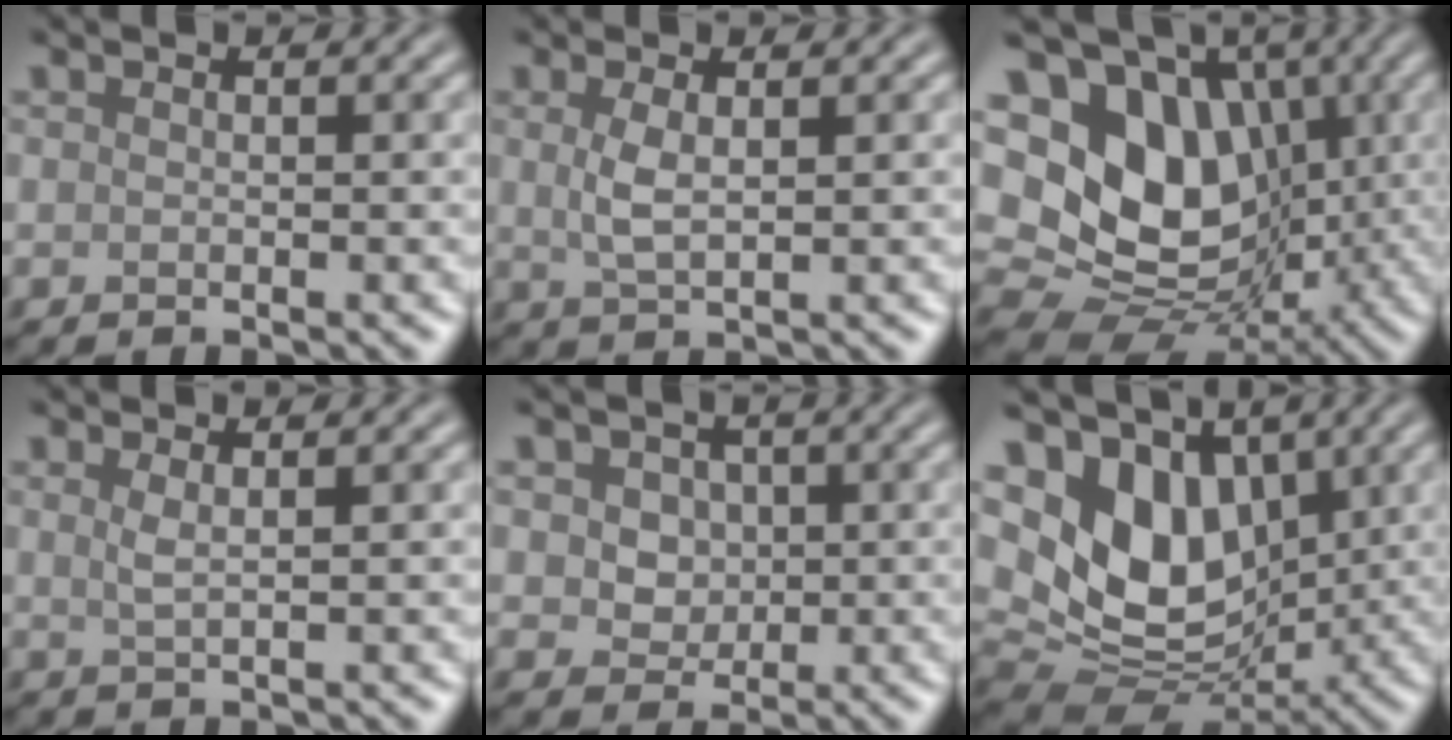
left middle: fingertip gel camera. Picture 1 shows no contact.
{"total": 2.2, "force": [0.5, 0.7, 2.1], "torque": [-0.046, 0.000, 0.012]}
{"total": 16.2, "force": [2.7, 12.4, 10.1], "torque": [-0.184, 0.030, 0.043]}
{"total": 1.6, "force": [0.7, 0.5, 1.3], "torque": [-0.020, 0.000, 0.009]}
{"total": 4.0, "force": [1.4, 3.2, 2.0], "torque": [-0.038, 0.007, 0.018]}
{"total": 11.8, "force": [3.3, 8.3, 7.7], "torque": [-0.162, -0.003, 0.055]}